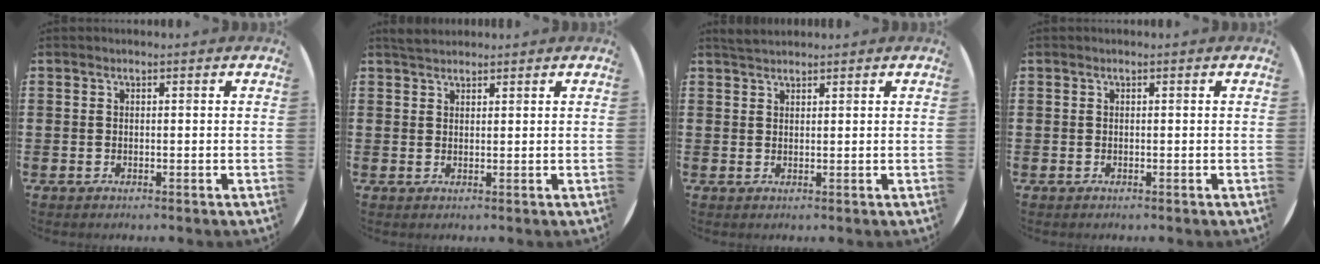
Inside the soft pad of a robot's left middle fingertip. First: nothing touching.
{"total": 2.0, "force": [1.9, 0.6, 0.4], "torque": [-0.003, 0.003, 0.034]}
{"total": 1.7, "force": [1.6, 0.3, 0.3], "torque": [-0.008, 0.005, 0.032]}
{"total": 0.0}